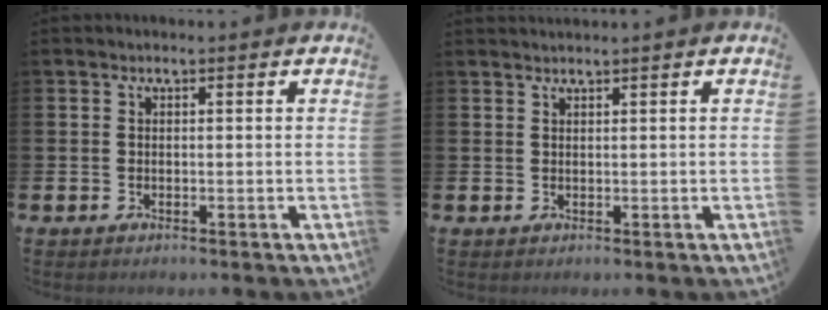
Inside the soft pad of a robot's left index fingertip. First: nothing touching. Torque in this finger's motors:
{"motor_torque": [-0.06, -0.84, 0.08, 0.00]}